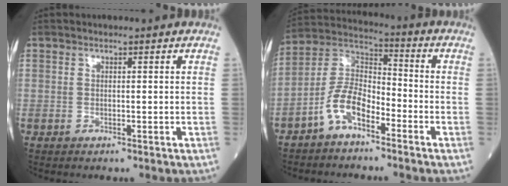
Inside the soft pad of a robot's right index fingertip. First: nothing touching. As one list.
[{"total": 8.6, "force": [-4.8, 3.7, 6.1], "torque": [-0.135, 0.016, -0.101]}]